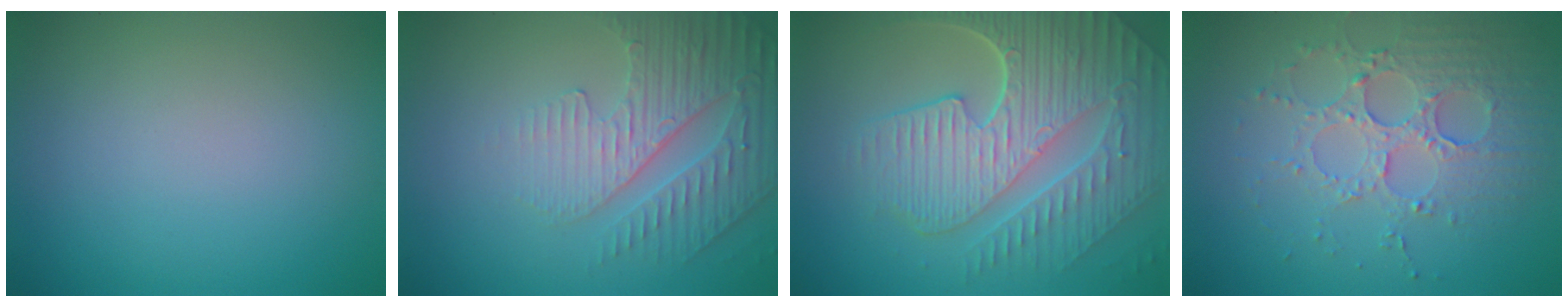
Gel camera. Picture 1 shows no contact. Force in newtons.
{"total": 4.8, "press": 3.6, "slide": 3.1}
{"total": 9.4, "press": 6.2, "slide": 7.0}
{"total": 3.9, "press": 3.7, "slide": 1.3}